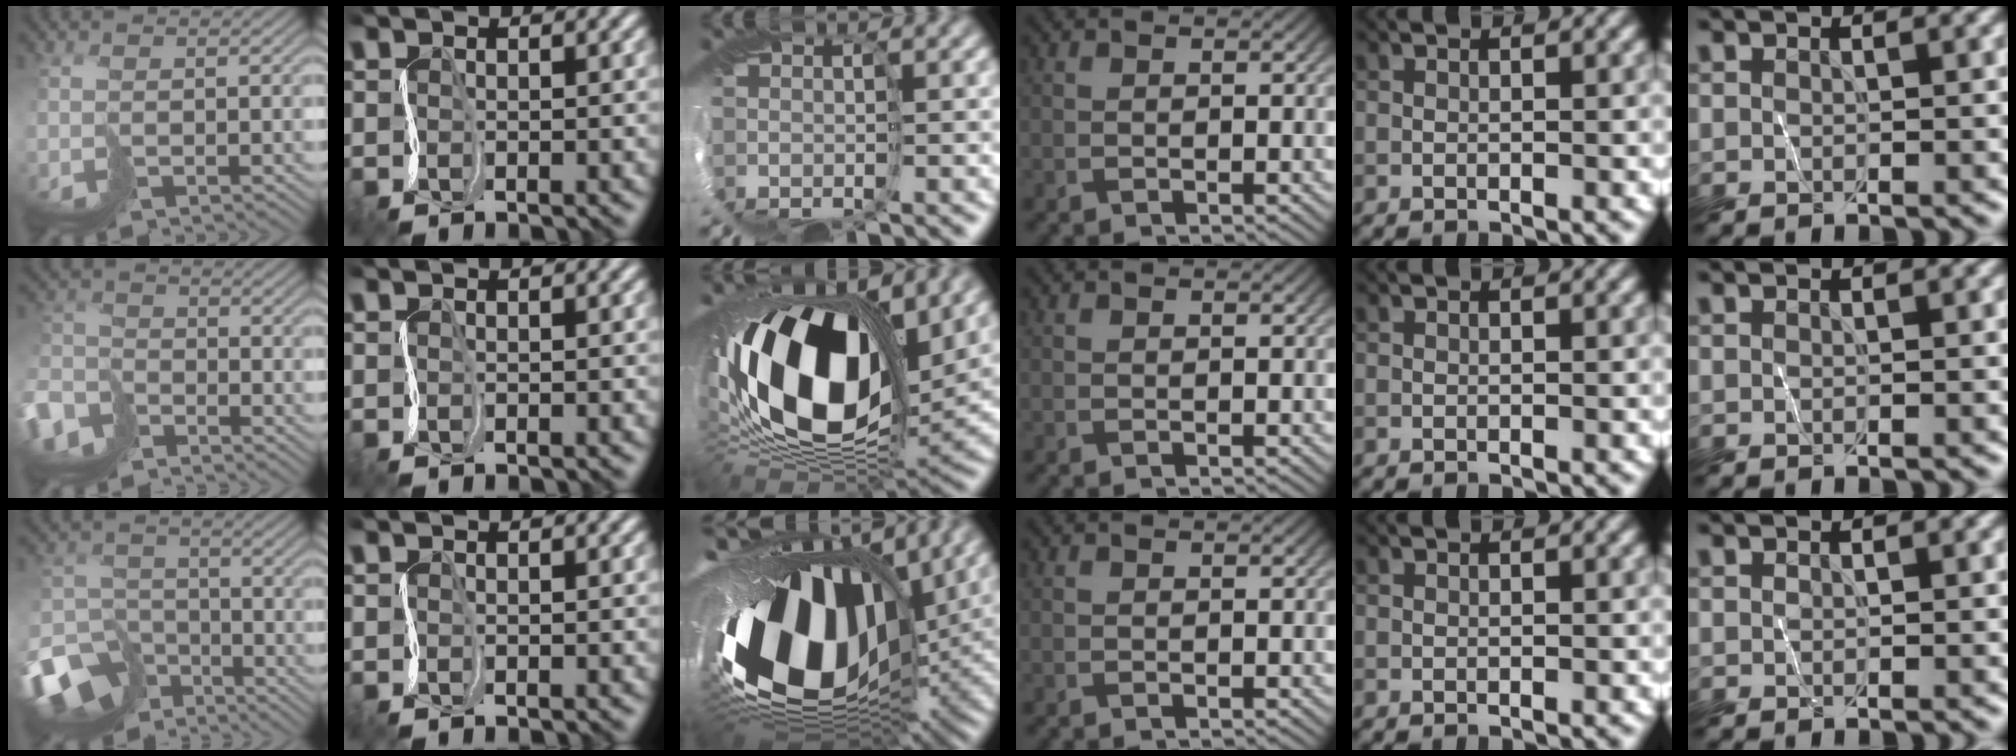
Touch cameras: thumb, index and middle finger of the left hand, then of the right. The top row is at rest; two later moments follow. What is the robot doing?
{"motion": "cut", "object": "bubble wrap"}